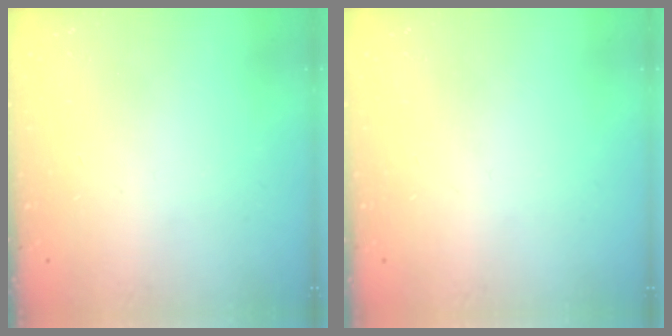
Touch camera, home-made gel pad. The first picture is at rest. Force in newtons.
{"total": 0.0}